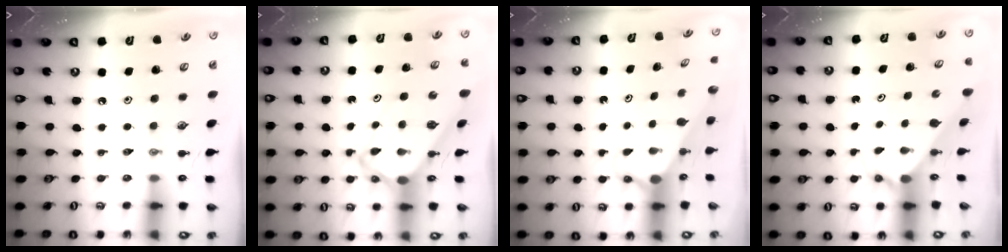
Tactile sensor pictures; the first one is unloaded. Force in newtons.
{"total": 7.0, "press": 7.0, "slide": 0.6}
{"total": 2.7, "press": 2.7, "slide": 0.0}
{"total": 2.0, "press": 2.0, "slide": 0.2}